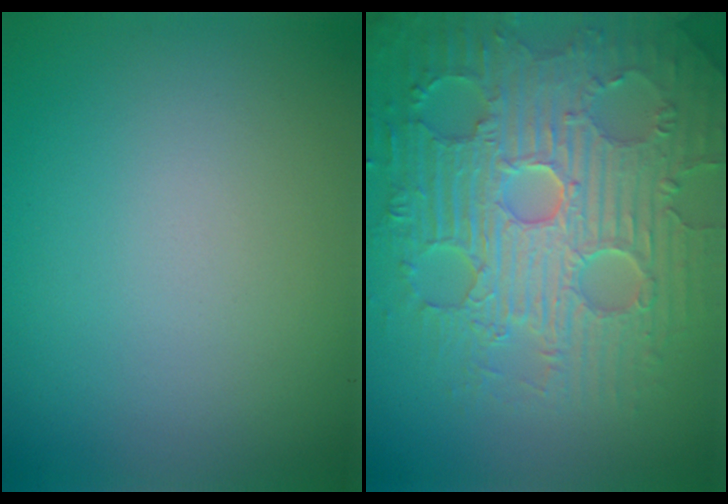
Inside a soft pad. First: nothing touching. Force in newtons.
{"total": 9.3, "press": 6.8, "slide": 6.3}